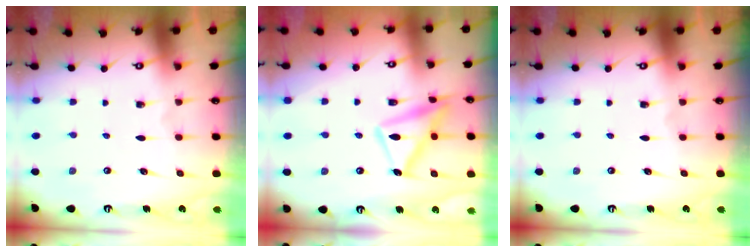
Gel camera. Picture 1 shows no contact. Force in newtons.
{"total": 14.3, "press": 14.2, "slide": 1.2}
{"total": 0.0}